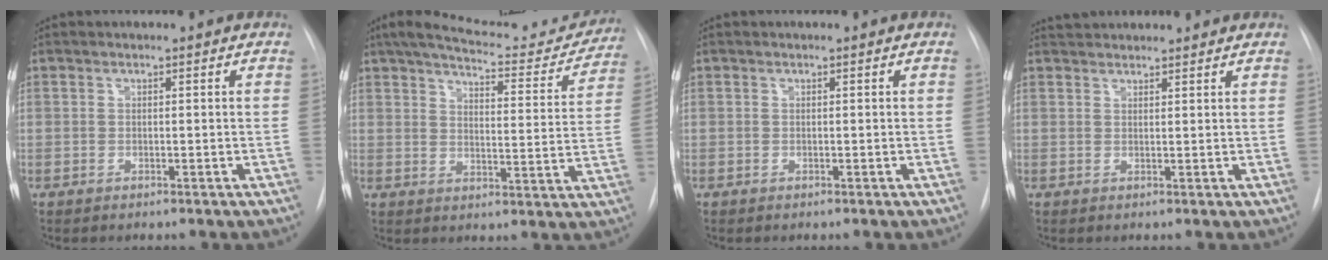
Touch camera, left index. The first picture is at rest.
{"total": 18.3, "force": [16.1, 4.6, 7.4], "torque": [-0.100, -0.004, 0.201]}
{"total": 0.0}
{"total": 6.2, "force": [5.9, 1.1, 1.4], "torque": [-0.019, 0.039, 0.081]}